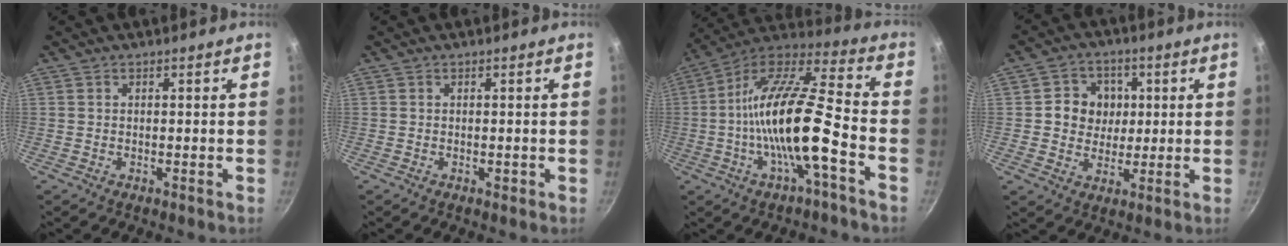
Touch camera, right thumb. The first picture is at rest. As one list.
[{"total": 0.5, "force": [-0.1, 0.4, 0.4], "torque": [-0.001, 0.003, 0.000]}, {"total": 18.5, "force": [-4.7, 4.6, 17.3], "torque": [-0.312, 0.041, -0.100]}, {"total": 8.0, "force": [1.2, 7.3, 3.0], "torque": [-0.010, 0.000, 0.012]}]